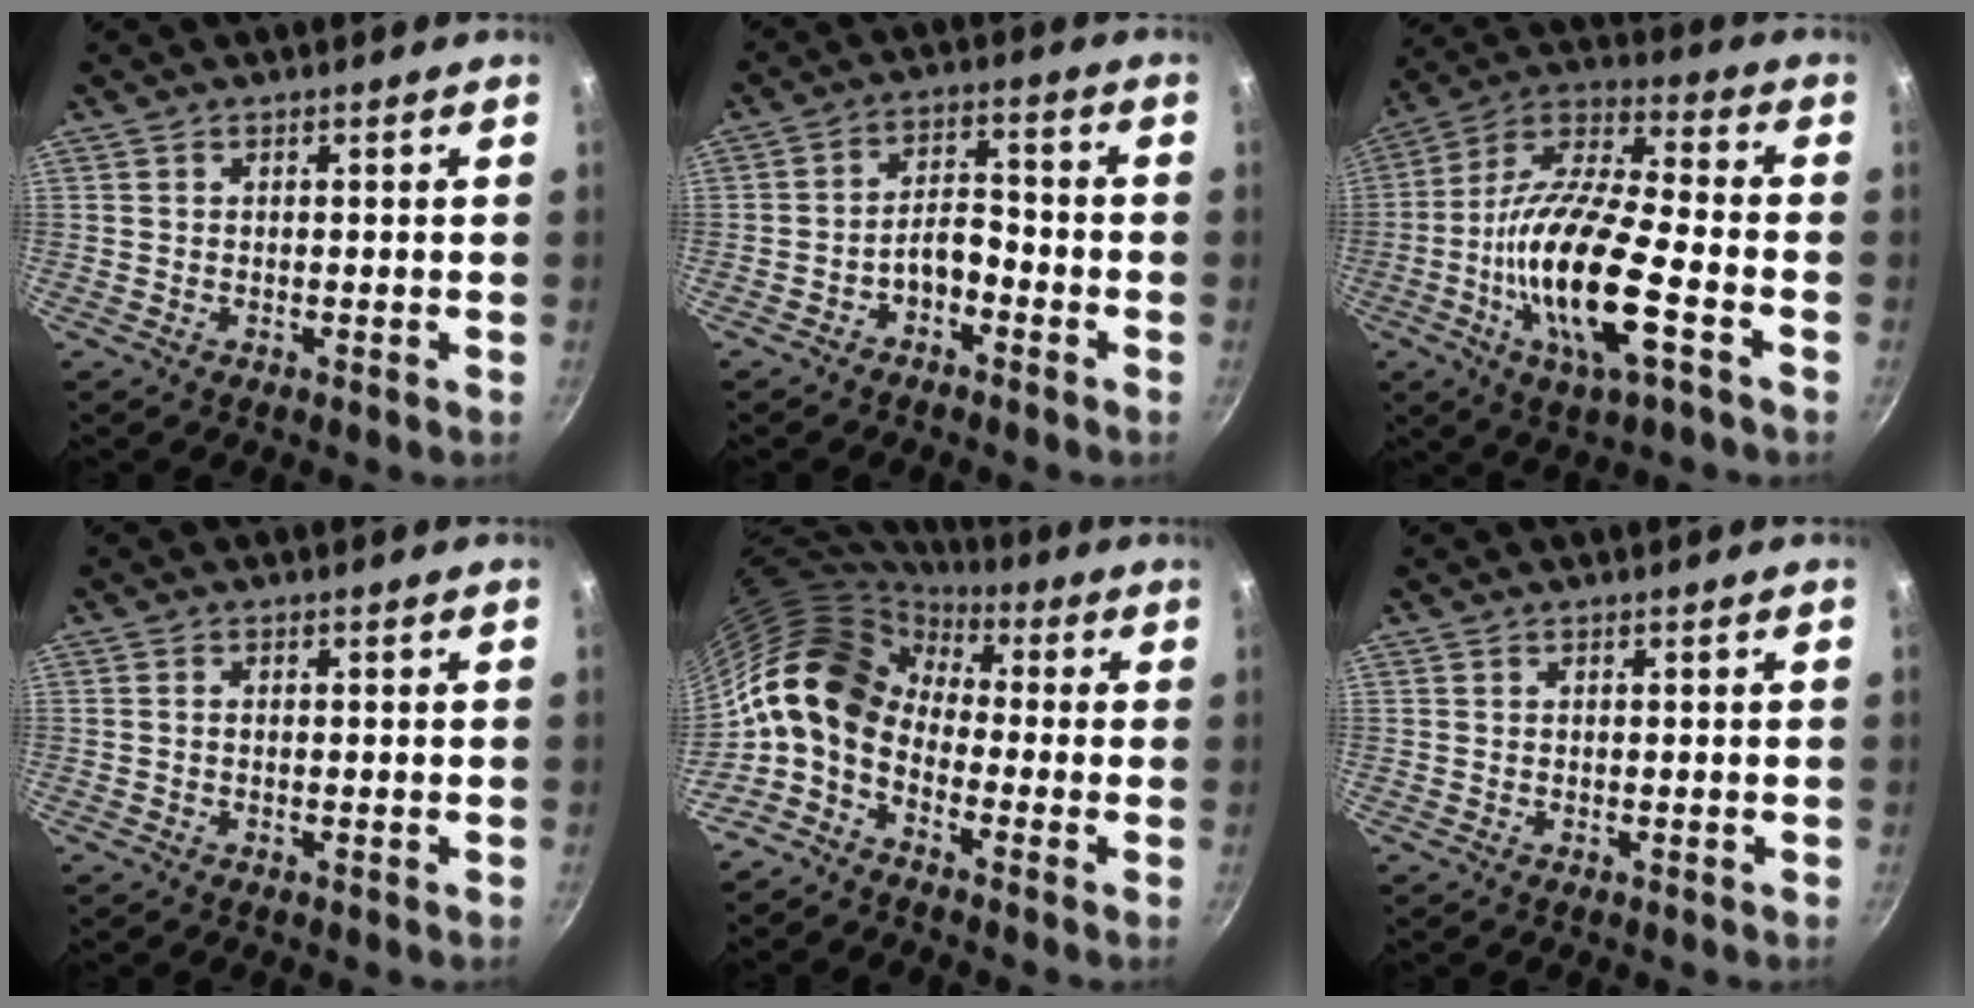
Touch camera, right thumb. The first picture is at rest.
{"total": 5.2, "force": [-2.9, 2.9, 3.2], "torque": [-0.038, 0.042, -0.050]}
{"total": 19.7, "force": [-5.9, 6.1, 17.8], "torque": [-0.339, 0.026, -0.126]}
{"total": 0.6, "force": [-0.1, 0.4, 0.5], "torque": [-0.009, 0.004, -0.002]}
{"total": 11.8, "force": [-0.7, 8.1, 8.5], "torque": [-0.134, 0.030, -0.037]}
{"total": 0.0}